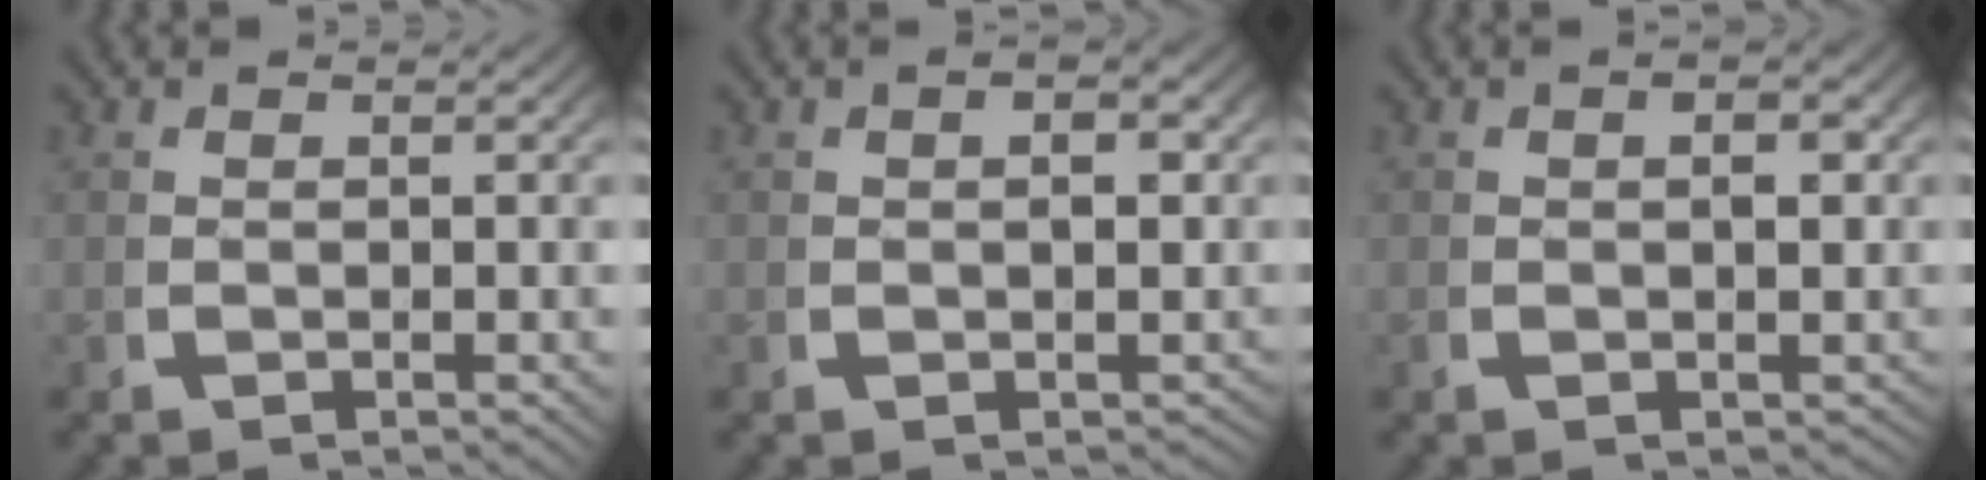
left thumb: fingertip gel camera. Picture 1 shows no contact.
{"total": 1.7, "force": [-0.1, 1.2, 1.2], "torque": [-0.018, -0.001, 0.000]}
{"total": 1.7, "force": [0.0, 1.1, 1.4], "torque": [-0.023, -0.002, 0.001]}